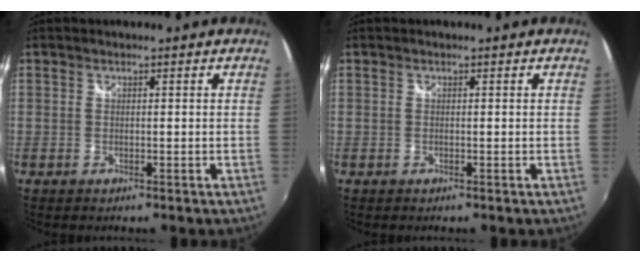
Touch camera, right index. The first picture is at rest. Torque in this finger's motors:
{"motor_torque": [0.09, 0.04, 0.02, -0.01]}